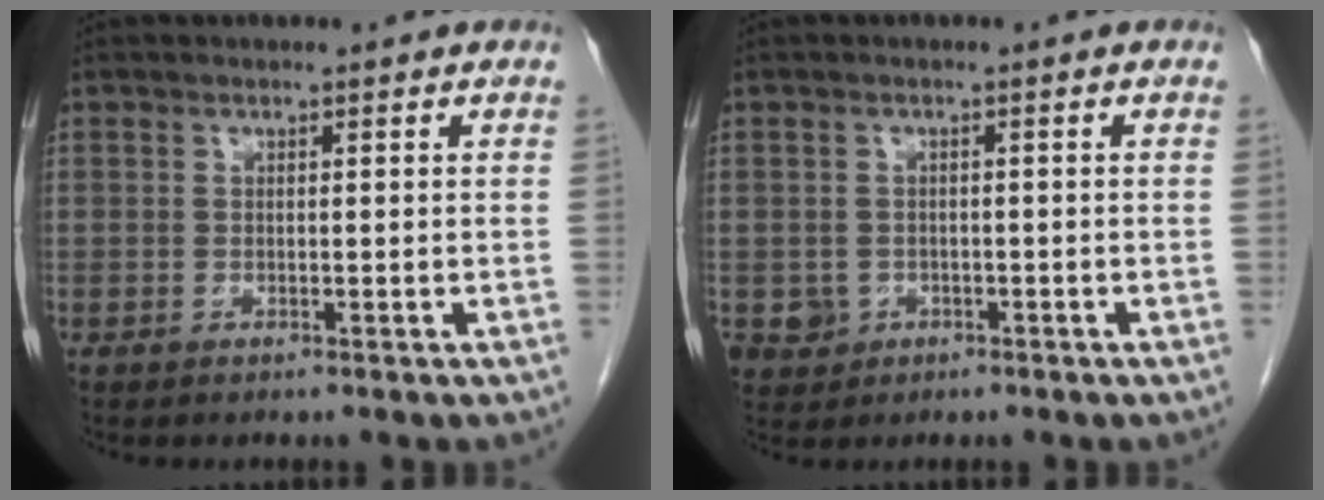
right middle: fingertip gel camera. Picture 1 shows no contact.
{"total": 3.4, "force": [-1.2, 3.2, 0.4], "torque": [-0.008, 0.005, -0.015]}